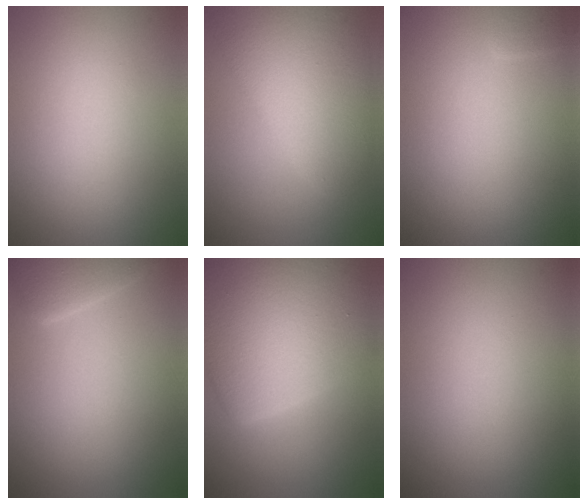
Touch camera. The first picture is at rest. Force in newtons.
{"total": 6.8, "press": 6.8, "slide": 0.2}
{"total": 0.9, "press": 0.9, "slide": 0.0}
{"total": 2.5, "press": 2.5, "slide": 0.3}
{"total": 9.7, "press": 9.7, "slide": 0.2}
{"total": 0.0}